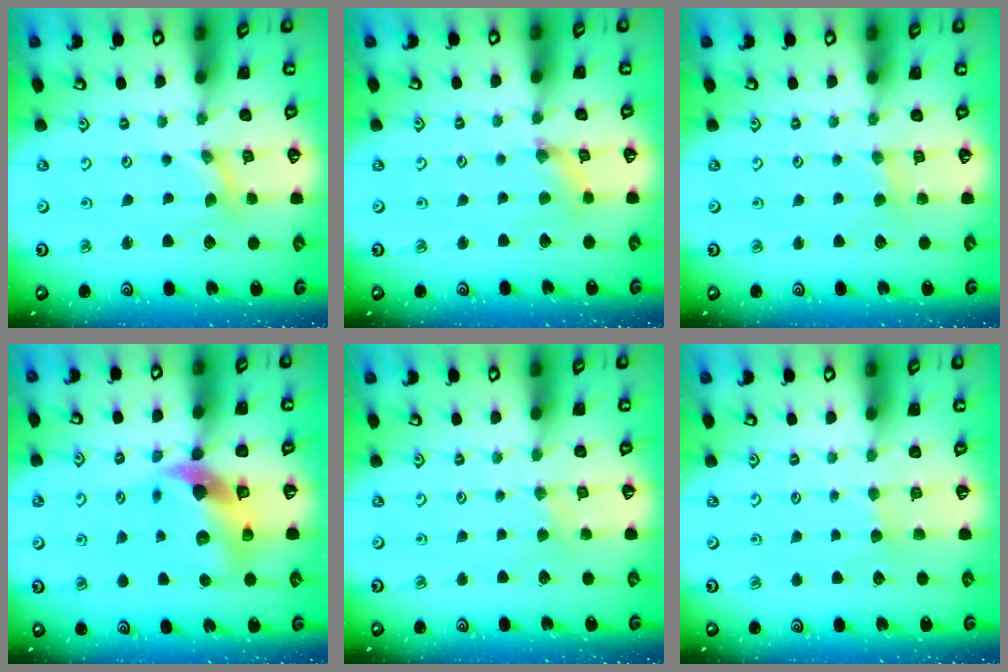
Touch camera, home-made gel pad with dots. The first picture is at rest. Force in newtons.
{"total": 1.5, "press": 1.4, "slide": 0.3}
{"total": 2.2, "press": 2.2, "slide": 0.4}
{"total": 10.5, "press": 10.4, "slide": 1.5}
{"total": 1.8, "press": 1.8, "slide": 0.3}
{"total": 2.9, "press": 2.9, "slide": 0.5}